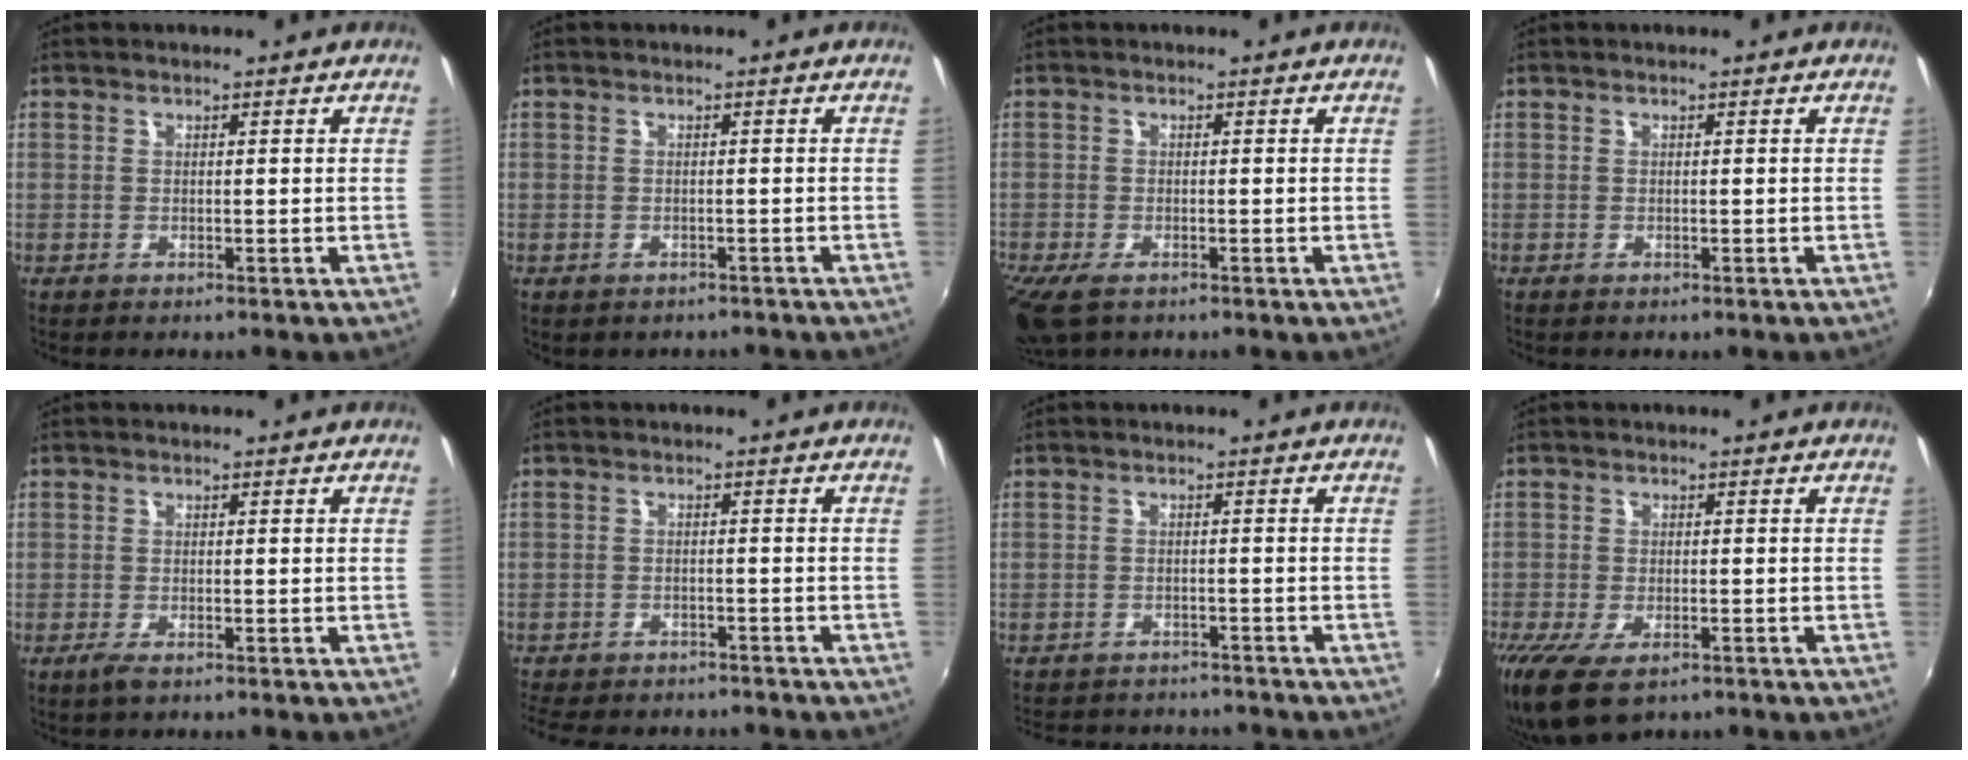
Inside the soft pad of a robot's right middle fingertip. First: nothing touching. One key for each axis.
{"total": 2.7, "fx": -2.2, "fy": 1.4, "fz": 0.8, "tx": -0.019, "ty": -0.011, "tz": -0.027}
{"total": 5.3, "fx": -3.6, "fy": 2.2, "fz": 3.3, "tx": -0.080, "ty": -0.024, "tz": -0.067}
{"total": 0.0}
{"total": 2.0, "fx": -1.2, "fy": 0.4, "fz": 1.5, "tx": -0.031, "ty": -0.008, "tz": -0.023}
{"total": 12.1, "fx": -10.4, "fy": 4.3, "fz": 4.4, "tx": -0.112, "ty": -0.020, "tz": -0.152}
{"total": 10.9, "fx": -9.8, "fy": 3.6, "fz": 3.3, "tx": -0.081, "ty": -0.011, "tz": -0.135}
{"total": 7.7, "fx": -4.9, "fy": 3.4, "fz": 5.0, "tx": -0.114, "ty": -0.032, "tz": -0.083}